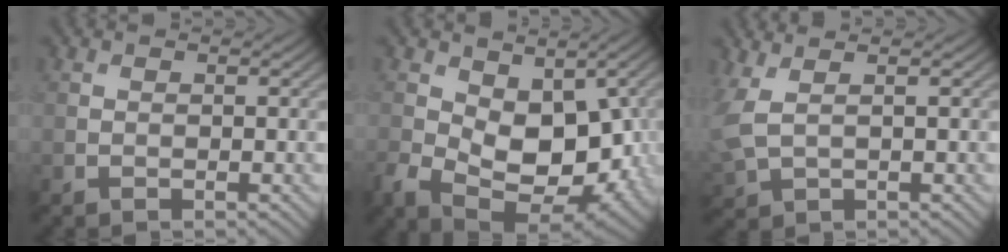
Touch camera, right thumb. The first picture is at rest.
{"total": 11.4, "force": [-0.6, 7.6, 8.5], "torque": [-0.168, -0.036, -0.006]}
{"total": 4.4, "force": [1.5, 1.9, 3.7], "torque": [-0.117, 0.000, 0.036]}